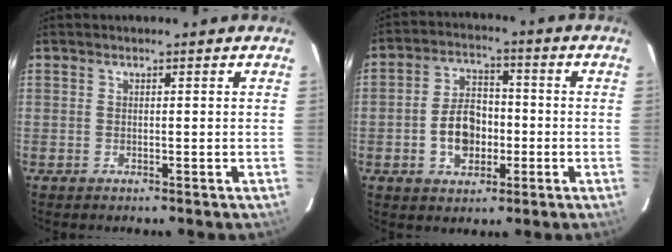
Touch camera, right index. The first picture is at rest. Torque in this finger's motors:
{"motor_torque": [1.84, -0.19, 0.31, 0.09]}